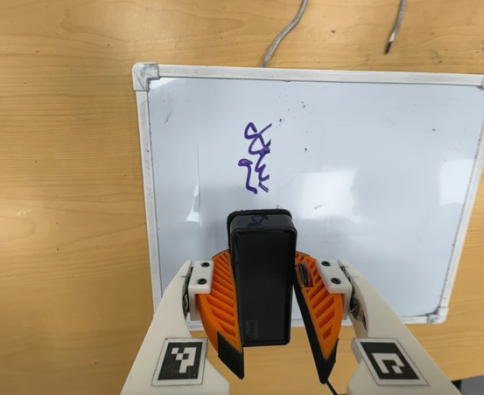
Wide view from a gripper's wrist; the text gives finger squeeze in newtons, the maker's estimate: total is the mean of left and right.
{"total": 9.8, "left": 9.8, "right": 9.8}